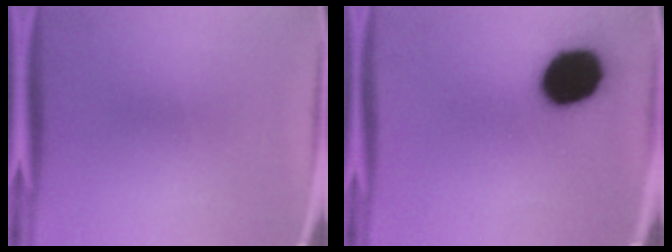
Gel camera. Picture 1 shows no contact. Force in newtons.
{"total": 18.4}